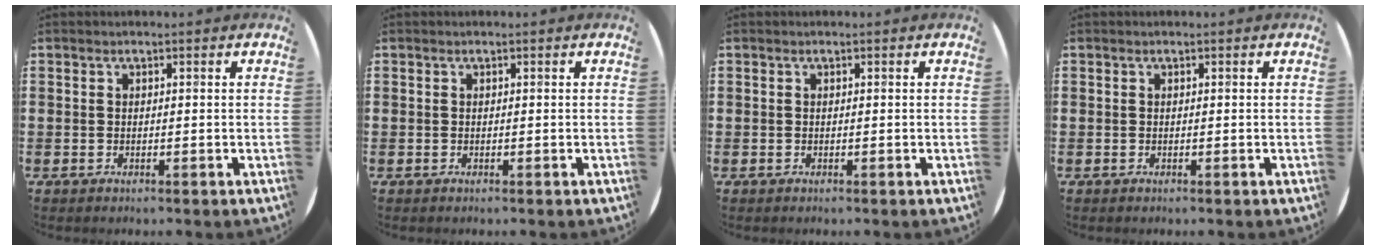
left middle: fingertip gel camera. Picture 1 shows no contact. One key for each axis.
{"total": 0.0}
{"total": 0.0}
{"total": 0.0}